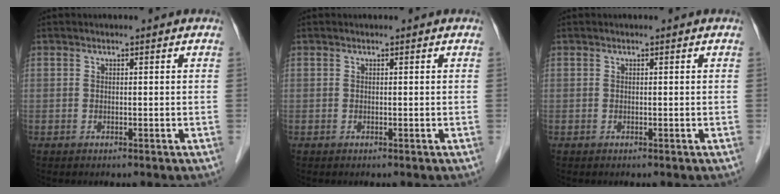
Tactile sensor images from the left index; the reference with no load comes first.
{"total": 0.0}
{"total": 0.0}